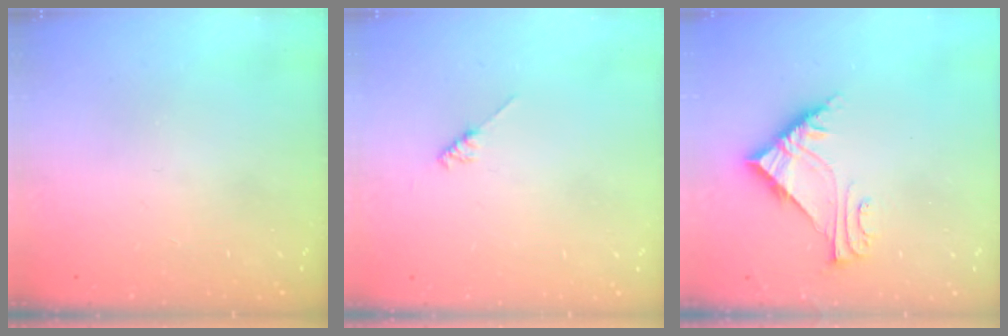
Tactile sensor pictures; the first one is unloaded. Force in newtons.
{"total": 1.8, "press": 1.7, "slide": 0.3}
{"total": 6.3, "press": 6.3, "slide": 0.6}